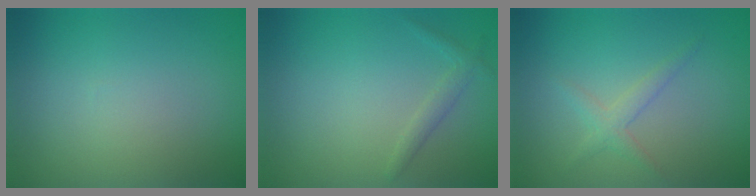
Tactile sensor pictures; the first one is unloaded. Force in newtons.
{"total": 1.3, "press": 1.3, "slide": 0.1}
{"total": 1.6, "press": 1.6, "slide": 0.1}